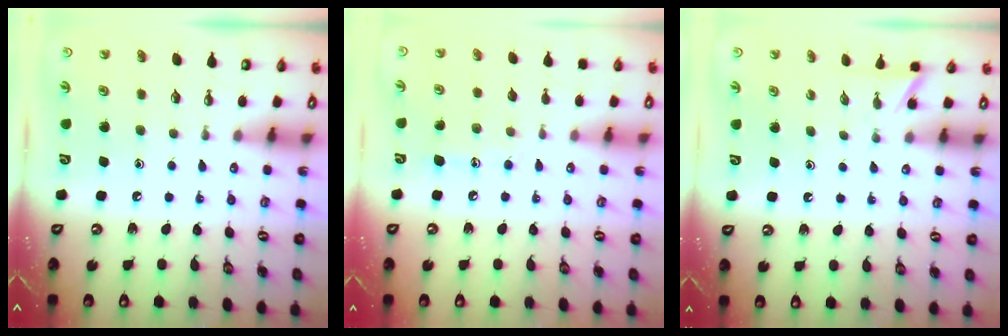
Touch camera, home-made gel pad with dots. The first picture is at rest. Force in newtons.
{"total": 7.9, "press": 7.9, "slide": 0.4}
{"total": 2.3, "press": 2.3, "slide": 0.2}